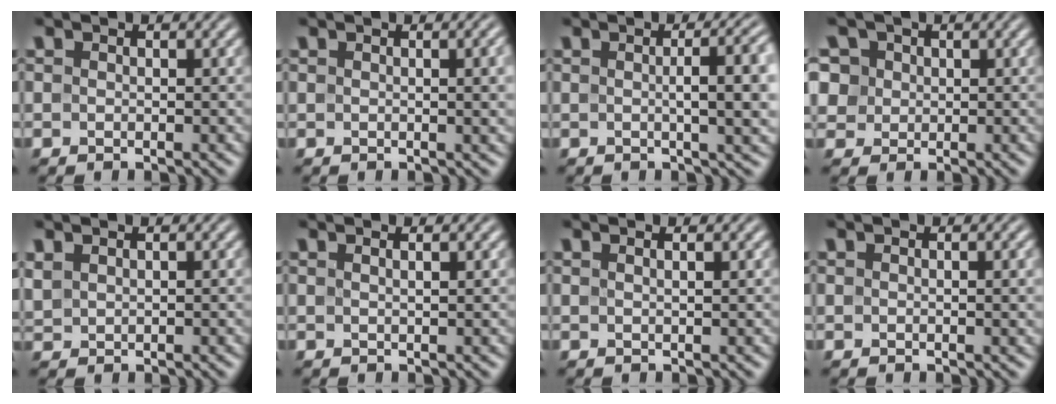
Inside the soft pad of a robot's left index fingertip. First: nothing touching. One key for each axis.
{"total": 3.1, "fx": 0.5, "fy": 0.8, "fz": 2.9, "tx": -0.033, "ty": 0.005, "tz": 0.007}
{"total": 6.8, "fx": 0.5, "fy": 2.0, "fz": 6.5, "tx": -0.065, "ty": 0.007, "tz": 0.008}
{"total": 5.6, "fx": 2.6, "fy": 4.4, "fz": 2.3, "tx": -0.067, "ty": 0.019, "tz": 0.033}
{"total": 1.1, "fx": 0.8, "fy": 0.6, "fz": 0.5, "tx": -0.021, "ty": 0.002, "tz": 0.024}
{"total": 1.4, "fx": 0.8, "fy": 0.3, "fz": 1.1, "tx": -0.008, "ty": 0.003, "tz": -0.001}
{"total": 1.1, "fx": 0.7, "fy": 0.2, "fz": 0.9, "tx": -0.009, "ty": 0.003, "tz": 0.001}
{"total": 1.8, "fx": 0.6, "fy": 0.4, "fz": 1.7, "tx": -0.023, "ty": 0.000, "tz": 0.011}